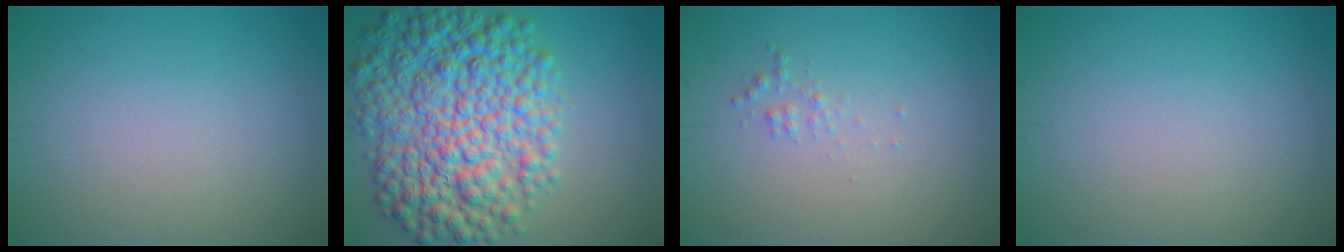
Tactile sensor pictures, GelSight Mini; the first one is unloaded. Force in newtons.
{"total": 11.7, "press": 11.7, "slide": 0.2}
{"total": 0.7, "press": 0.7, "slide": 0.0}
{"total": 0.0}